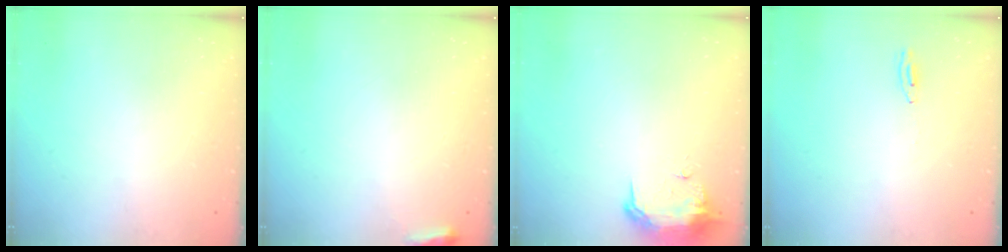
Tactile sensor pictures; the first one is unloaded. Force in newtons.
{"total": 4.5, "press": 4.4, "slide": 1.1}
{"total": 11.1, "press": 9.9, "slide": 5.0}
{"total": 2.4, "press": 2.4, "slide": 0.2}